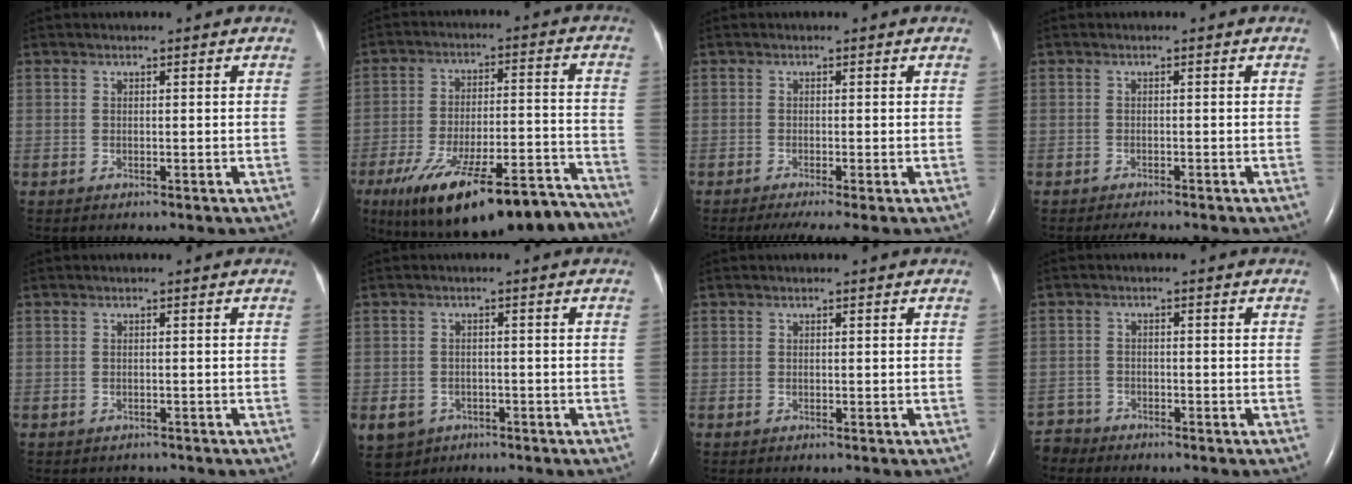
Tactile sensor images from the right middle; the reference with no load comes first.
{"total": 22.9, "force": [-17.7, 5.1, 13.7], "torque": [-0.176, 0.011, -0.263]}
{"total": 3.7, "force": [-2.5, -0.1, 2.7], "torque": [-0.042, -0.014, -0.041]}
{"total": 2.9, "force": [-2.6, 0.5, 1.2], "torque": [-0.018, -0.006, -0.033]}
{"total": 1.2, "force": [-1.0, 0.5, -0.1], "torque": [-0.004, 0.000, -0.013]}
{"total": 7.1, "force": [-3.9, 5.8, 1.6], "torque": [-0.044, 0.003, -0.054]}
{"total": 0.0}
{"total": 3.3, "force": [-3.0, 0.7, -1.1], "torque": [0.018, -0.007, -0.061]}